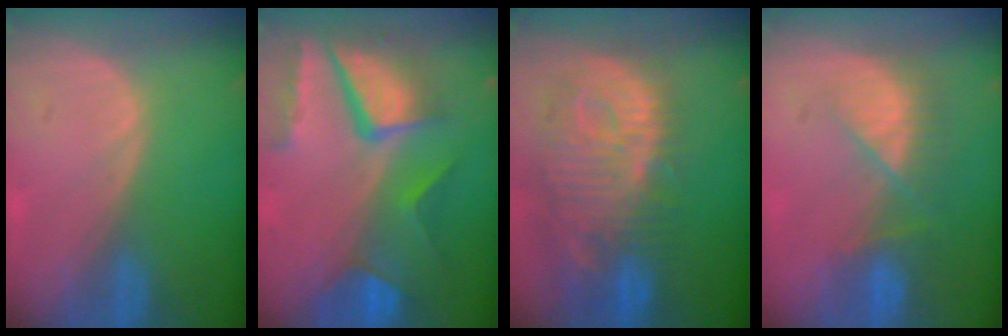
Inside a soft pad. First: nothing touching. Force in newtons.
{"total": 11.2, "press": 9.2, "slide": 6.4}
{"total": 13.3, "press": 11.6, "slide": 6.5}
{"total": 7.6, "press": 6.7, "slide": 3.6}